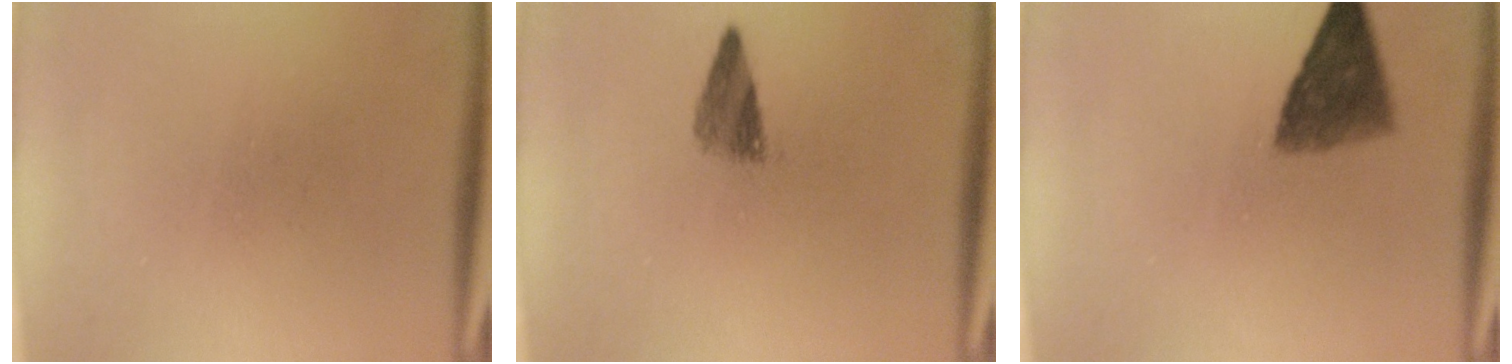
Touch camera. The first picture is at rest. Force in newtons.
{"total": 2.9}
{"total": 6.8}